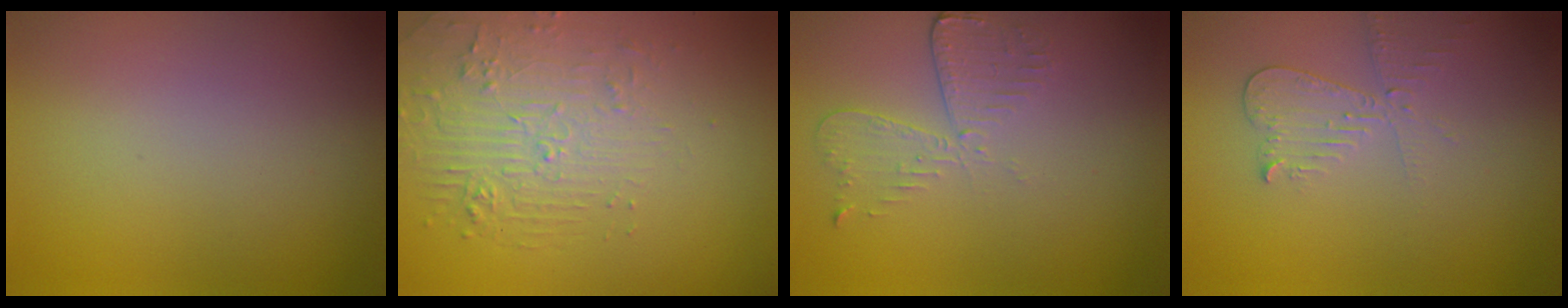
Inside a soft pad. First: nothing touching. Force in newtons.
{"total": 2.1, "press": 1.5, "slide": 1.5}
{"total": 2.6, "press": 2.3, "slide": 1.3}
{"total": 2.4, "press": 2.3, "slide": 0.5}